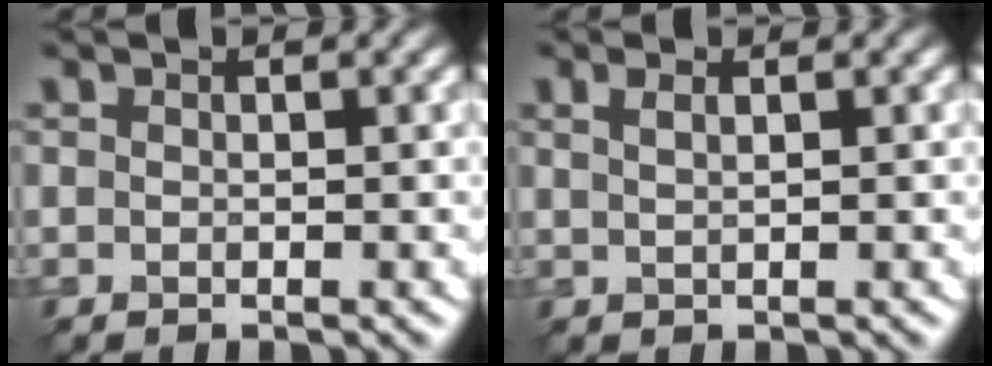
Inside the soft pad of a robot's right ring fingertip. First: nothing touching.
{"total": 1.4, "force": [0.8, 0.6, 1.1], "torque": [-0.014, 0.000, 0.011]}